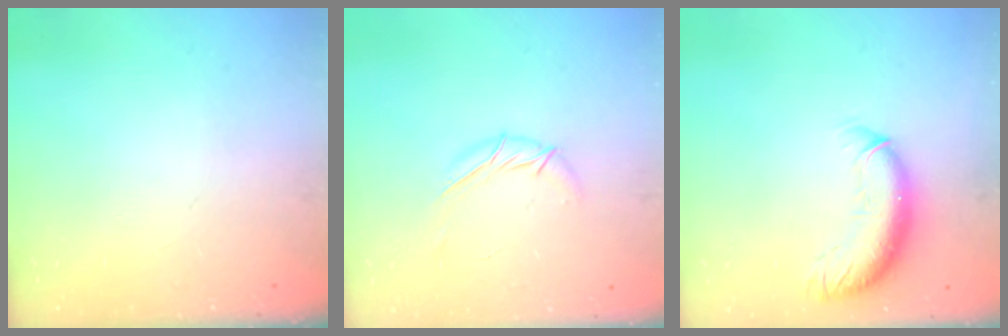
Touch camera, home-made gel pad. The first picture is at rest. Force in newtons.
{"total": 6.8, "press": 6.8, "slide": 0.5}
{"total": 10.8, "press": 10.4, "slide": 2.9}